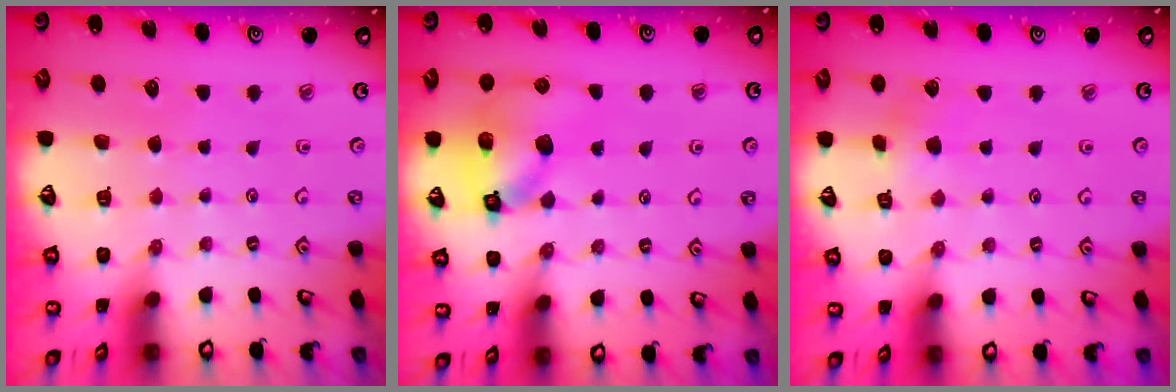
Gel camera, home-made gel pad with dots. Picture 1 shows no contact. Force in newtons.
{"total": 12.3, "press": 12.1, "slide": 2.1}
{"total": 3.7, "press": 3.7, "slide": 0.5}